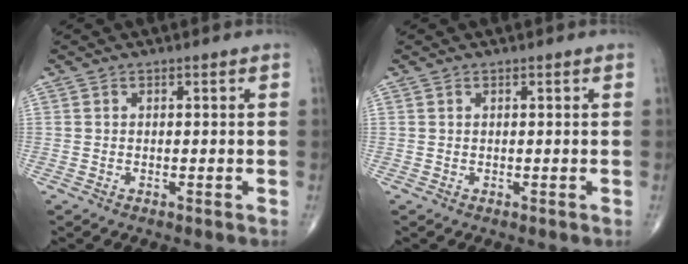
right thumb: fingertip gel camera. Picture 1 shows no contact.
{"total": 0.0}